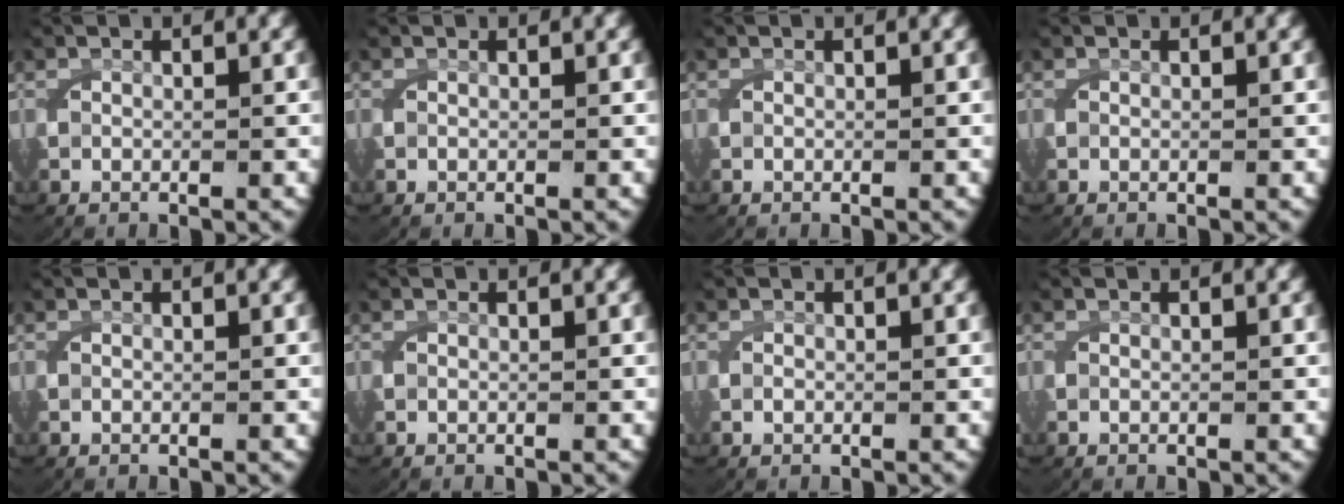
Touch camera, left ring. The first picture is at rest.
{"total": 0.0}
{"total": 0.0}
{"total": 0.0}
{"total": 0.0}
{"total": 0.0}
{"total": 0.0}
{"total": 0.0}